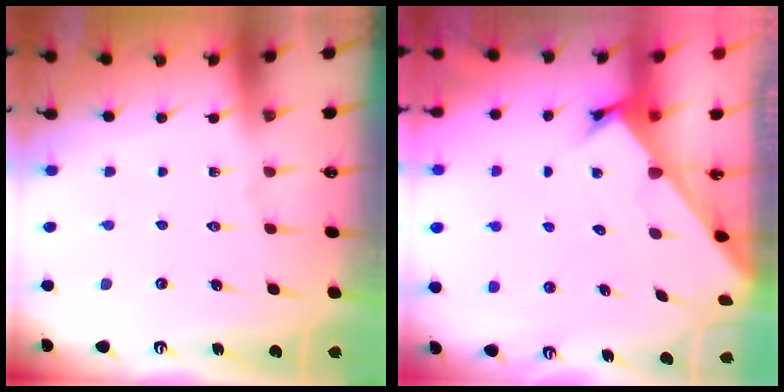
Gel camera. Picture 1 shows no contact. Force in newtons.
{"total": 2.4, "press": 2.4, "slide": 0.2}